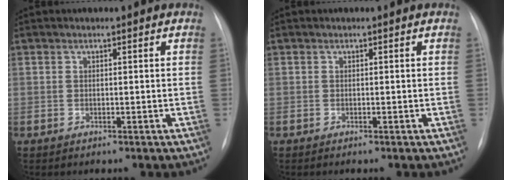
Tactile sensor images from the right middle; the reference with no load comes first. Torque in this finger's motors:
{"motor_torque": [0.27, -0.28, 0.12, 0.01]}